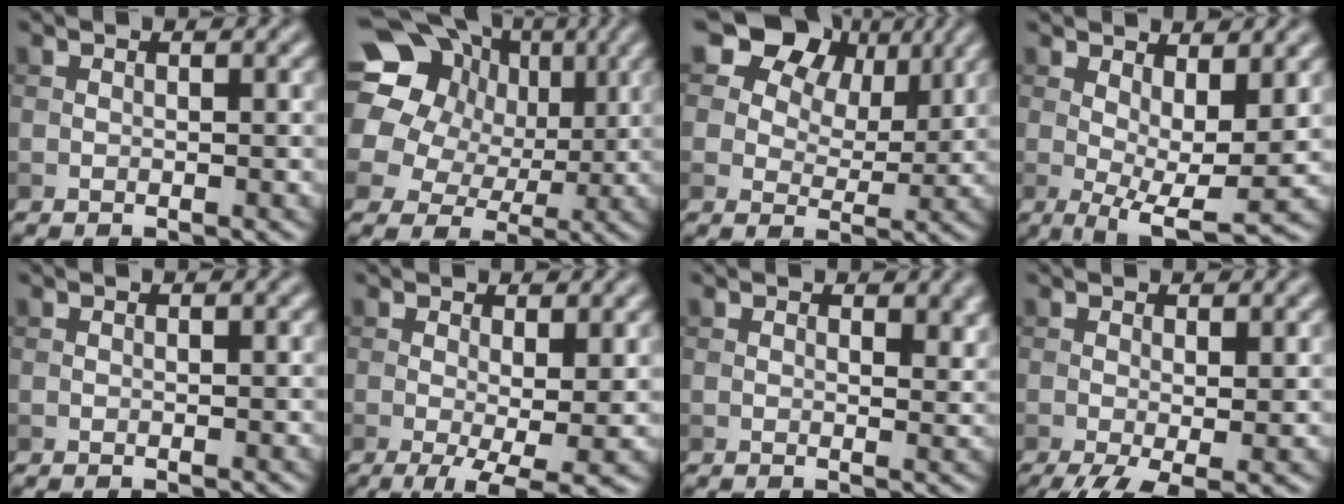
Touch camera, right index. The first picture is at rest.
{"total": 20.2, "force": [7.0, 16.7, 8.9], "torque": [-0.211, 0.042, 0.104]}
{"total": 9.9, "force": [5.8, 6.5, 4.7], "torque": [-0.091, 0.010, 0.099]}
{"total": 6.3, "force": [0.9, 2.2, 5.8], "torque": [-0.098, -0.014, 0.018]}
{"total": 0.0}
{"total": 5.1, "force": [-0.9, 1.3, 4.9], "torque": [-0.078, -0.016, -0.009]}
{"total": 2.5, "force": [1.4, 1.2, 1.7], "torque": [-0.022, -0.003, 0.024]}
{"total": 4.2, "force": [-1.5, 1.2, 3.8], "torque": [-0.071, -0.013, -0.026]}